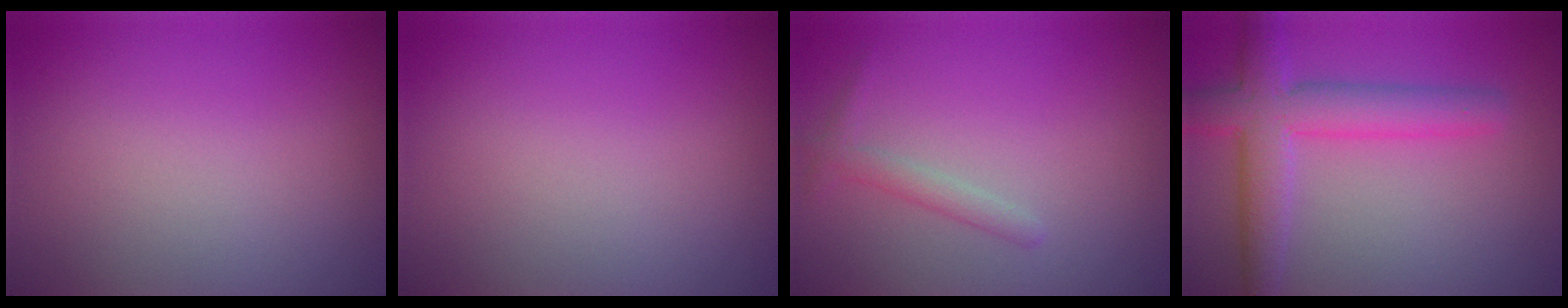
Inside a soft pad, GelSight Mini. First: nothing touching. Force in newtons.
{"total": 0.0}
{"total": 1.5, "press": 1.5, "slide": 0.1}
{"total": 5.5, "press": 5.5, "slide": 0.3}